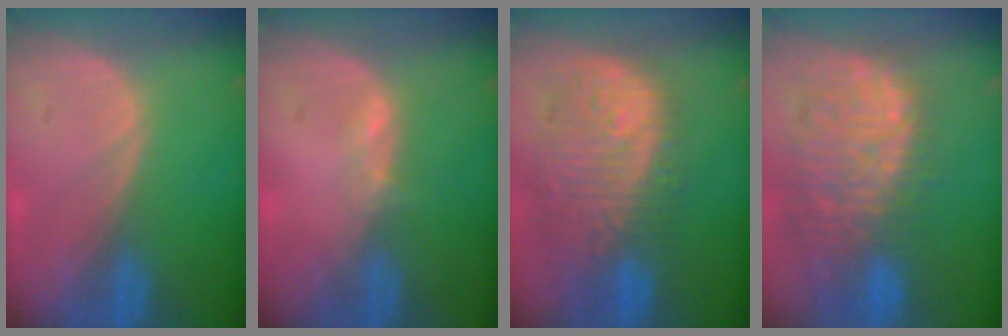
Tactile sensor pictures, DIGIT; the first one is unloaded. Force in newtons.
{"total": 1.3, "press": 1.2, "slide": 0.5}
{"total": 12.0, "press": 10.7, "slide": 5.4}
{"total": 12.7, "press": 11.1, "slide": 6.1}